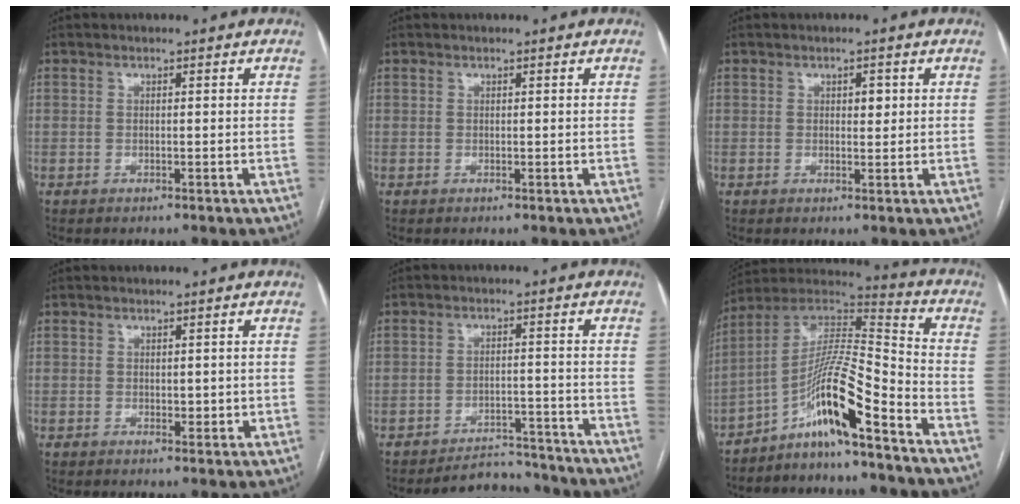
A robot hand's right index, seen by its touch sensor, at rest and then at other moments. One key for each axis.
{"total": 0.0}
{"total": 1.8, "fx": 0.6, "fy": 0.9, "fz": 1.4, "tx": -0.019, "ty": 0.000, "tz": 0.009}
{"total": 1.8, "fx": 0.2, "fy": 1.2, "fz": 1.3, "tx": -0.016, "ty": -0.002, "tz": 0.007}
{"total": 6.4, "fx": -6.2, "fy": 1.6, "fz": -0.4, "tx": 0.016, "ty": 0.016, "tz": -0.093}
{"total": 13.1, "fx": -8.2, "fy": 0.2, "fz": 10.2, "tx": -0.195, "ty": 0.016, "tz": -0.152}